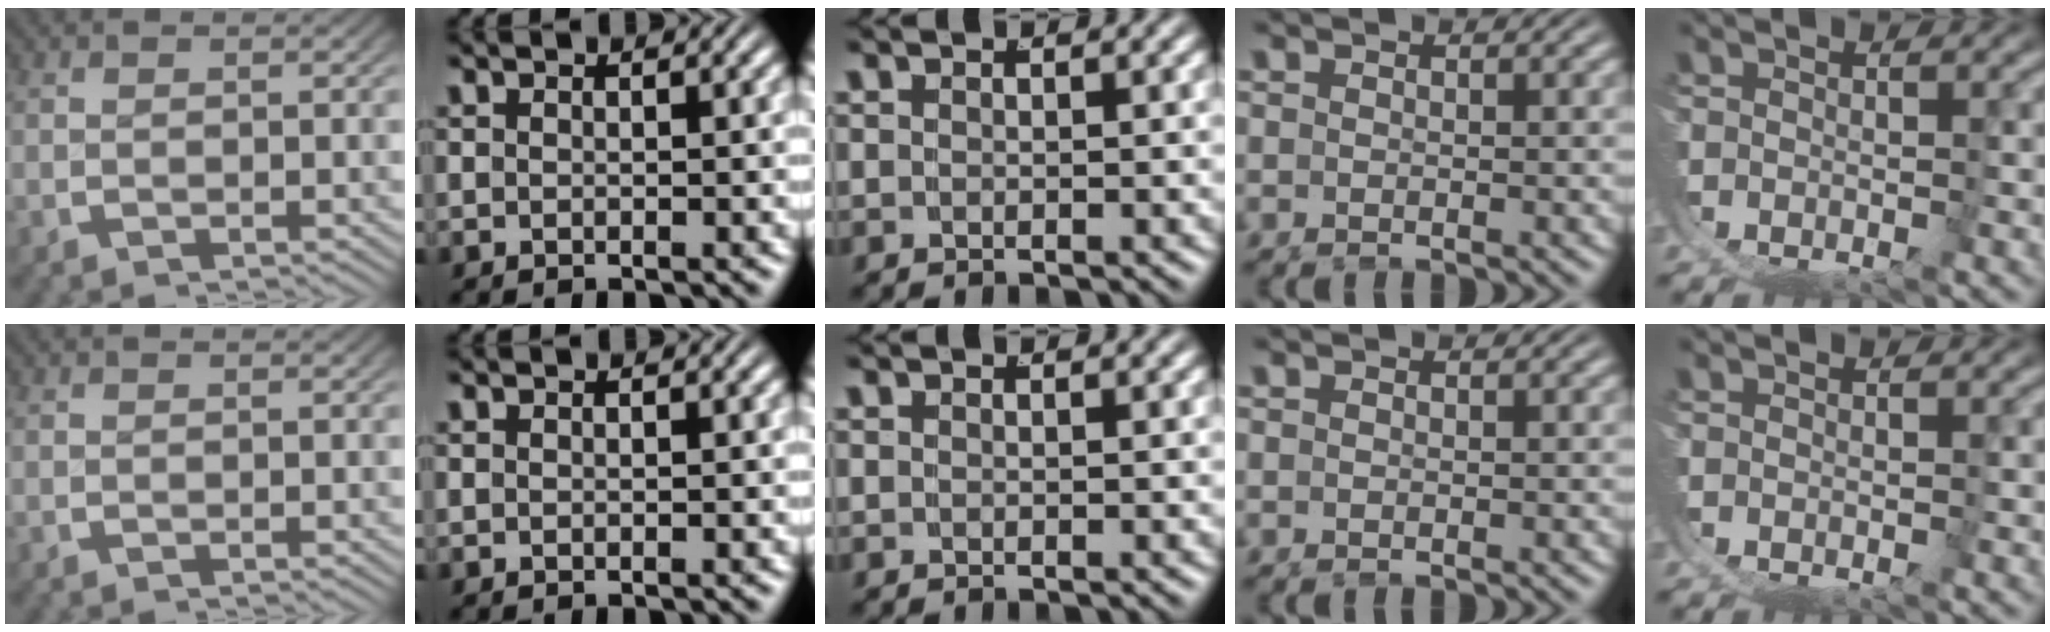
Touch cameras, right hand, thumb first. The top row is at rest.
{}